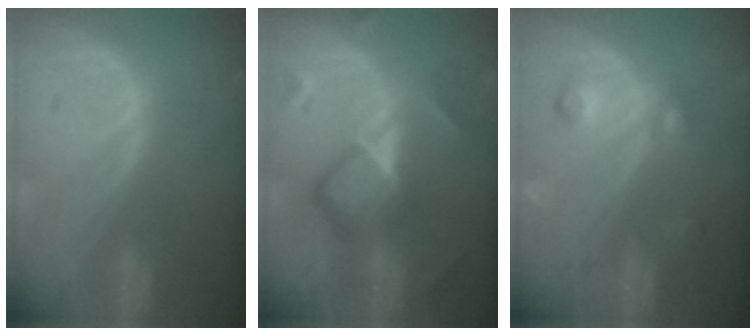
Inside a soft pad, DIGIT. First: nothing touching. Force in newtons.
{"total": 8.0, "press": 8.0, "slide": 0.5}
{"total": 4.5, "press": 4.5, "slide": 0.1}